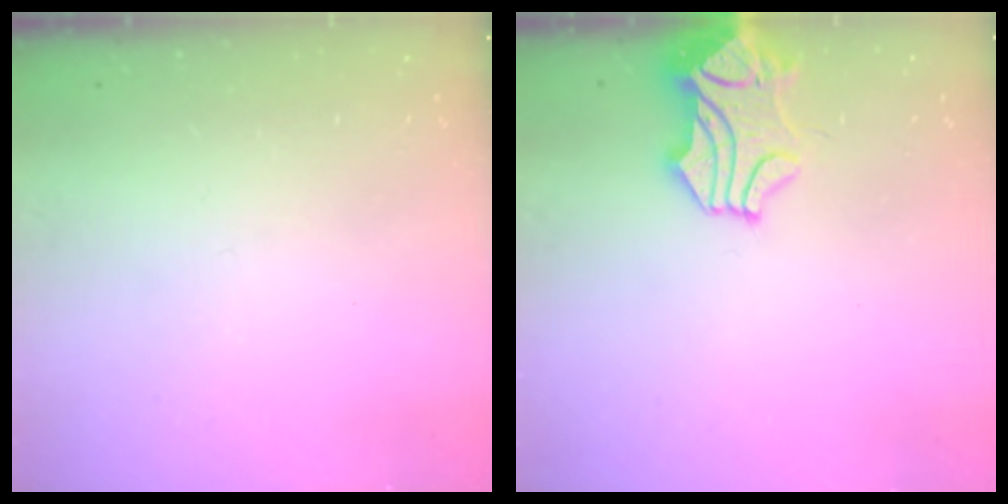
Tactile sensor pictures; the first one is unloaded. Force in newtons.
{"total": 2.0, "press": 1.5, "slide": 1.4}